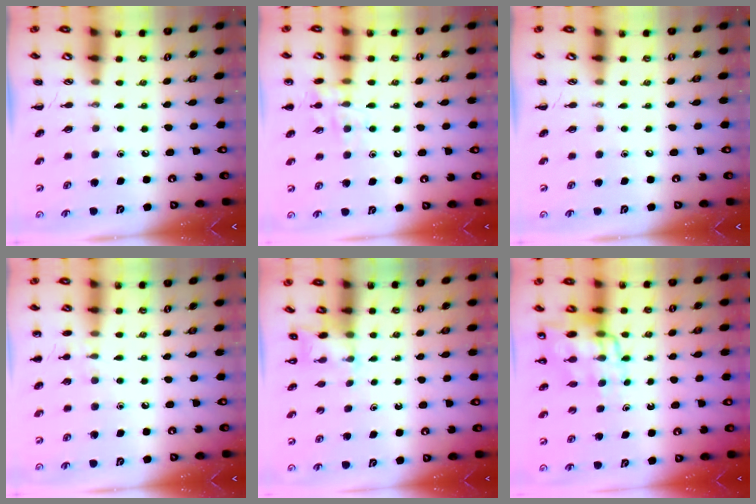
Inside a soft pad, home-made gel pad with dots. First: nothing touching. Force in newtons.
{"total": 11.3, "press": 11.2, "slide": 1.6}
{"total": 0.0}
{"total": 5.6, "press": 5.4, "slide": 1.4}
{"total": 2.7, "press": 2.6, "slide": 0.9}
{"total": 12.3, "press": 11.8, "slide": 3.5}